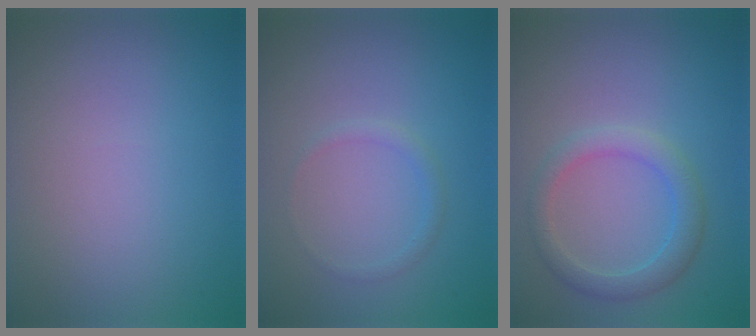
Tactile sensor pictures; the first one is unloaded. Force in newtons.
{"total": 0.9, "press": 0.9, "slide": 0.1}
{"total": 2.8, "press": 2.8, "slide": 0.1}